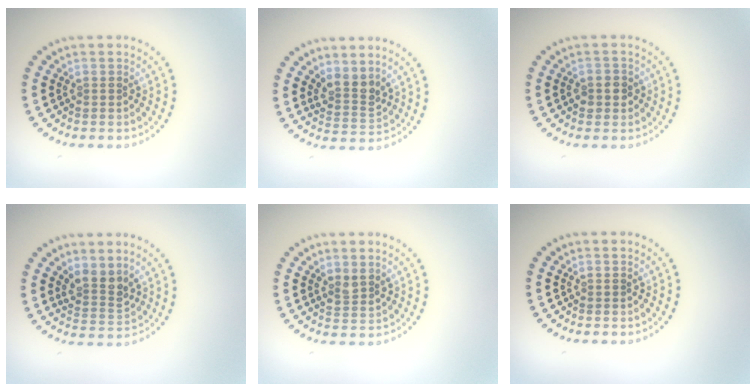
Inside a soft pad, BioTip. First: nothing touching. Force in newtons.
{"total": 2.6, "press": 2.0, "slide": 1.6}
{"total": 1.7, "press": 1.5, "slide": 0.7}
{"total": 2.6, "press": 2.0, "slide": 1.6}
{"total": 1.4, "press": 1.1, "slide": 0.8}
{"total": 0.0}